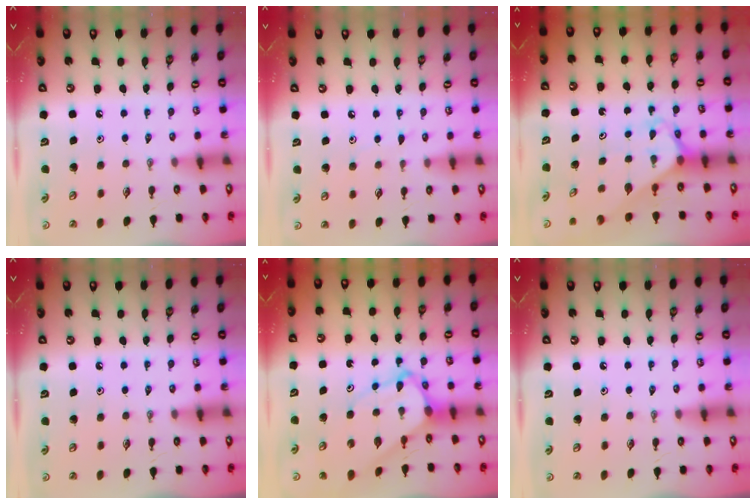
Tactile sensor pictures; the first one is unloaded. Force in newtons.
{"total": 4.2, "press": 4.2, "slide": 0.5}
{"total": 2.6, "press": 2.6, "slide": 0.2}
{"total": 0.0}
{"total": 7.3, "press": 7.3, "slide": 0.7}
{"total": 0.0}